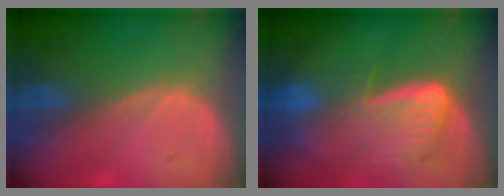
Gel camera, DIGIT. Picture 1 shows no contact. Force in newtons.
{"total": 9.2, "press": 8.1, "slide": 4.5}